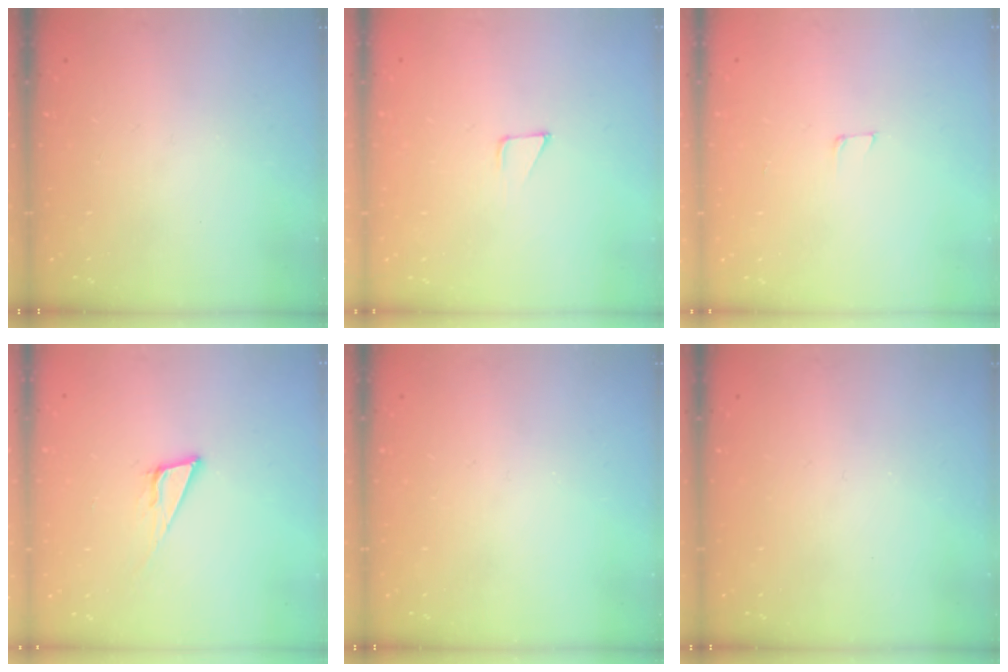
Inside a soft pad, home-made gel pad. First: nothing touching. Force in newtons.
{"total": 2.8, "press": 2.8, "slide": 0.2}
{"total": 2.9, "press": 2.9, "slide": 0.2}
{"total": 6.8, "press": 6.4, "slide": 2.4}
{"total": 0.0}
{"total": 0.0}